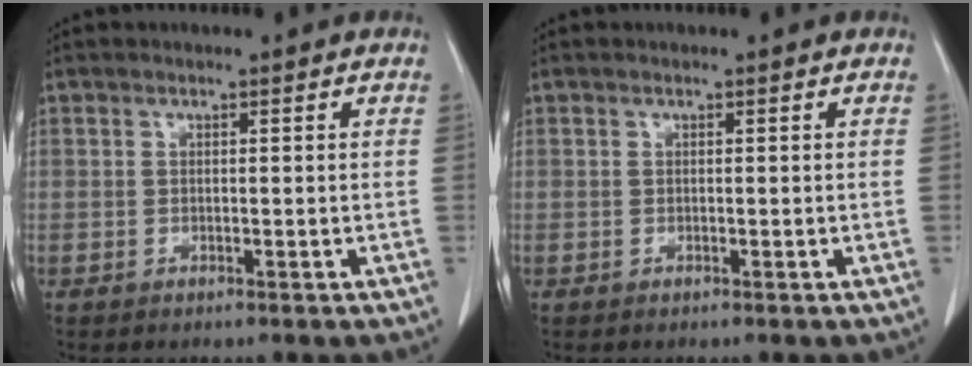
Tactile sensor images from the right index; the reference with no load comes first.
{"total": 0.0}